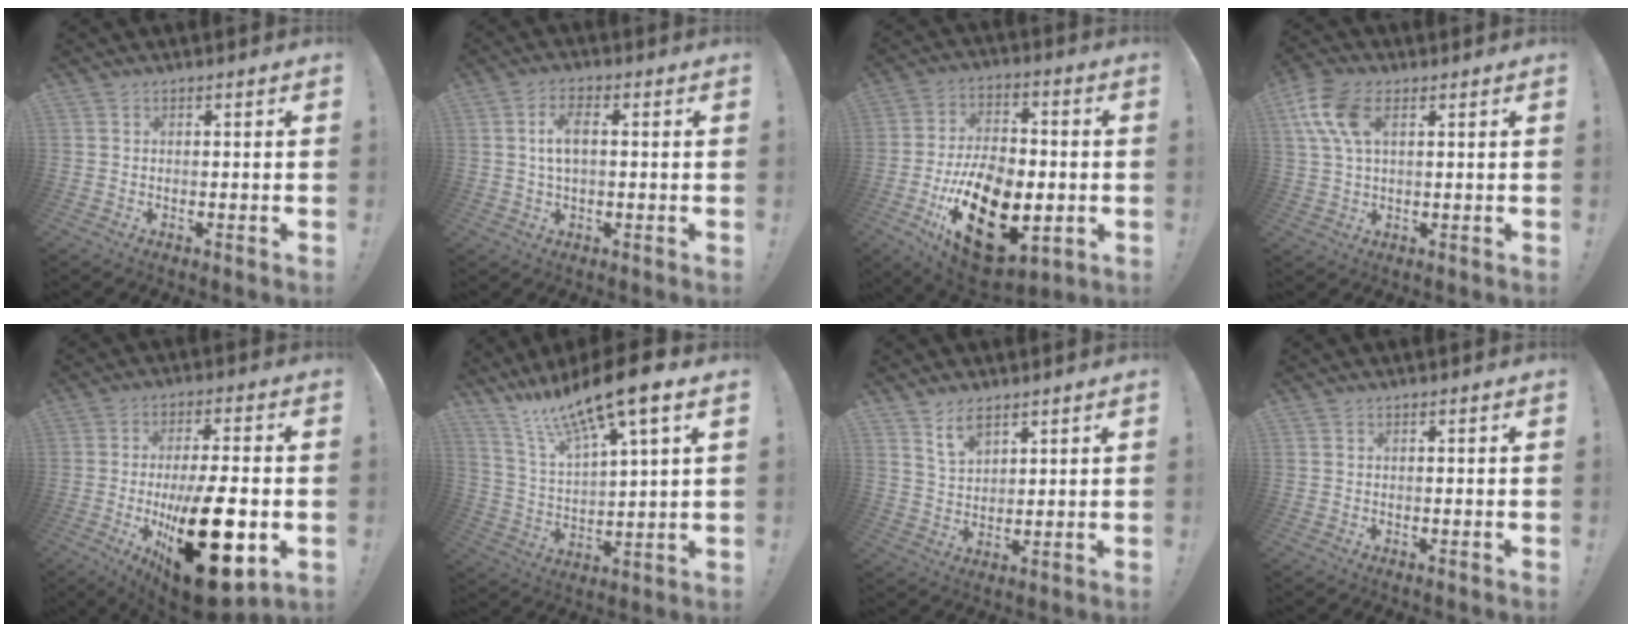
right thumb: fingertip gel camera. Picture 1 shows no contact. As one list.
[{"total": 6.5, "force": [0.8, 3.2, 5.6], "torque": [-0.092, 0.002, 0.011]}, {"total": 24.9, "force": [-7.6, 15.0, 18.3], "torque": [-0.308, 0.045, -0.108]}, {"total": 11.3, "force": [4.1, 6.5, 8.3], "torque": [-0.169, -0.002, 0.080]}, {"total": 25.4, "force": [-5.4, 9.8, 22.8], "torque": [-0.360, 0.018, -0.070]}, {"total": 15.0, "force": [11.8, 2.5, 8.8], "torque": [-0.170, -0.081, 0.200]}, {"total": 7.7, "force": [5.9, 3.6, 3.4], "torque": [-0.052, -0.031, 0.111]}, {"total": 0.0}]